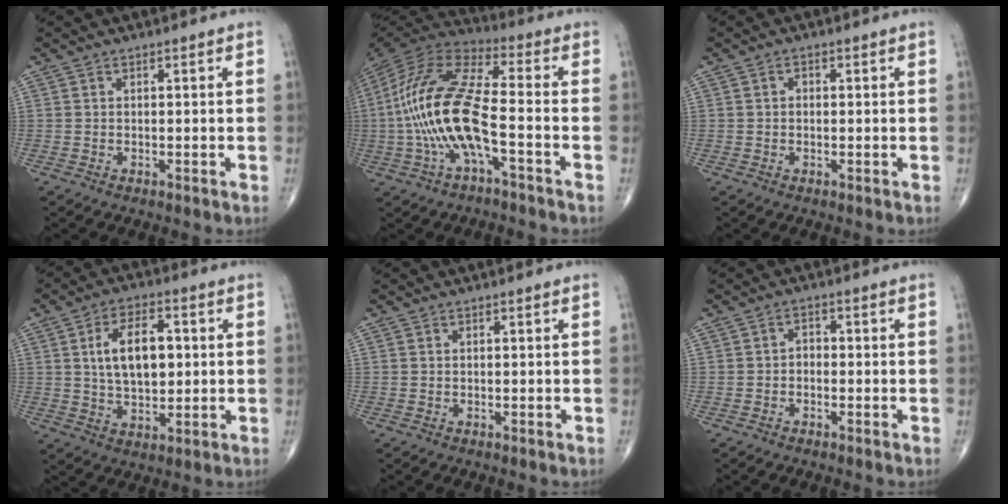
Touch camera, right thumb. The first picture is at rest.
{"total": 19.3, "force": [-3.8, 6.5, 17.8], "torque": [-0.389, 0.039, -0.071]}
{"total": 1.0, "force": [0.1, 0.8, 0.6], "torque": [-0.006, 0.004, -0.002]}
{"total": 11.3, "force": [1.8, 6.3, 9.3], "torque": [-0.141, 0.000, 0.033]}
{"total": 0.0}
{"total": 1.8, "force": [-0.6, 1.4, 1.0], "torque": [-0.004, 0.009, -0.018]}